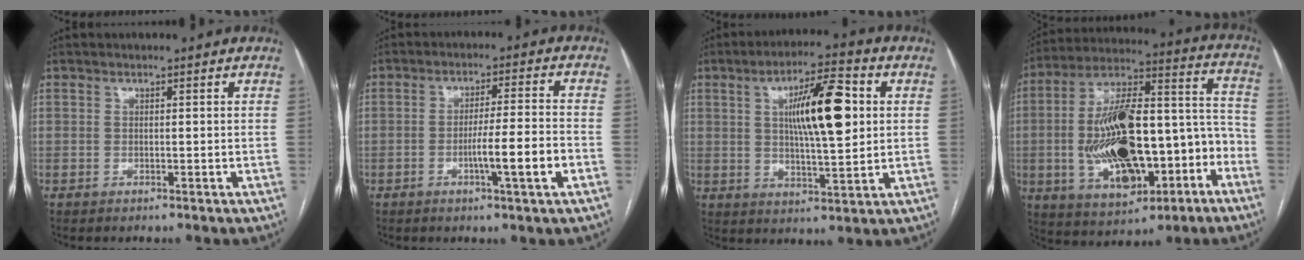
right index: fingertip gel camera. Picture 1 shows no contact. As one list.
[{"total": 7.8, "force": [-2.7, -0.4, 7.3], "torque": [-0.116, -0.001, -0.045]}, {"total": 12.6, "force": [2.7, 2.5, 12.1], "torque": [-0.202, 0.012, 0.043]}, {"total": 23.5, "force": [-6.0, 9.5, 20.7], "torque": [-0.377, 0.027, -0.077]}]